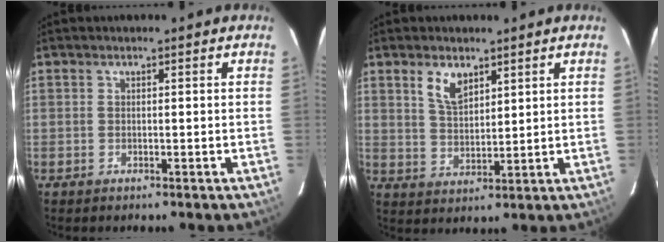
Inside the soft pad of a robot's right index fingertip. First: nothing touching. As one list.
[{"total": 5.7, "force": [3.4, 2.8, 3.6], "torque": [-0.064, 0.002, 0.068]}]